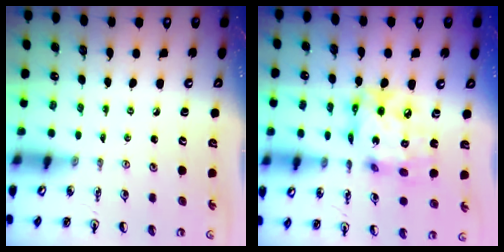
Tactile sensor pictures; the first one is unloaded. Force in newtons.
{"total": 16.1, "press": 16.1, "slide": 1.2}